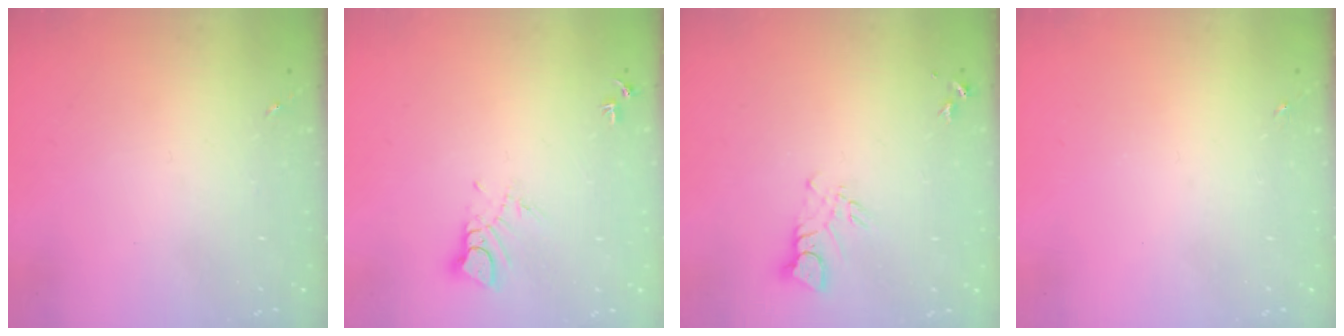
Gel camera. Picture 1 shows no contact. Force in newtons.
{"total": 4.3, "press": 4.3, "slide": 0.4}
{"total": 4.8, "press": 4.8, "slide": 0.5}
{"total": 0.0}